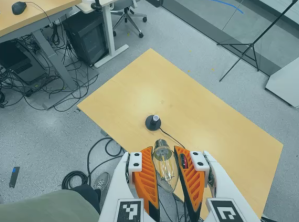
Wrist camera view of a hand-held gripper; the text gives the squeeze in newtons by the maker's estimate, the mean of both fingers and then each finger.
{"total": 21.1, "left": 22.5, "right": 19.7}